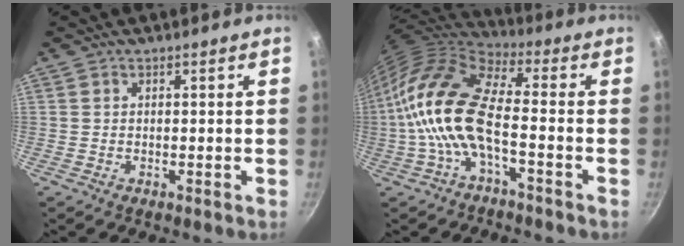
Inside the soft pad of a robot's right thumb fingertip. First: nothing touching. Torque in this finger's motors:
{"motor_torque": [-0.47, 1.53, 2.42, -0.35, 0.80]}